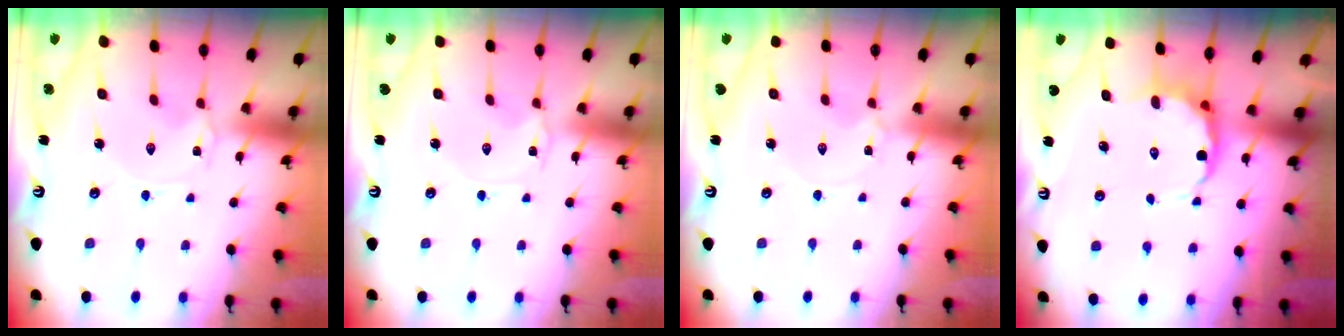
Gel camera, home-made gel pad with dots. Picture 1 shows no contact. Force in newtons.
{"total": 1.5, "press": 1.5, "slide": 0.2}
{"total": 1.2, "press": 1.2, "slide": 0.2}
{"total": 6.8, "press": 6.6, "slide": 1.8}